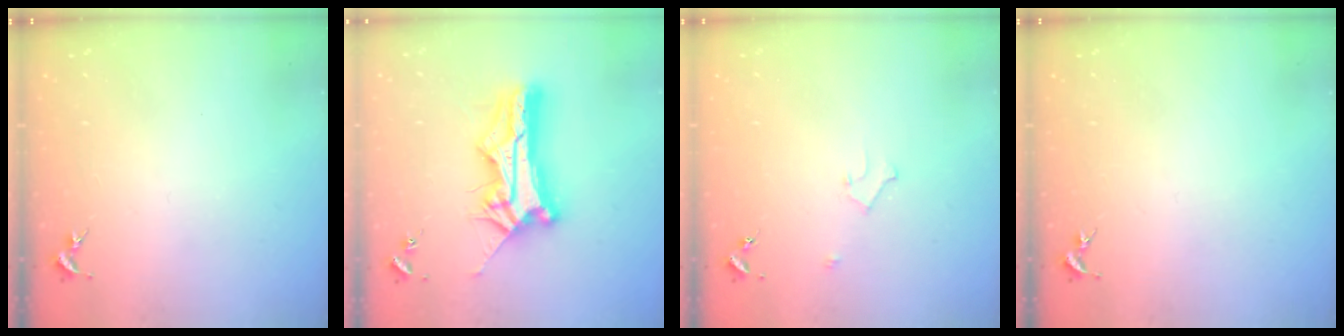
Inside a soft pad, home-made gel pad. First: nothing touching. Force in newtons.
{"total": 13.0, "press": 12.9, "slide": 1.2}
{"total": 2.2, "press": 2.2, "slide": 0.2}
{"total": 0.0}